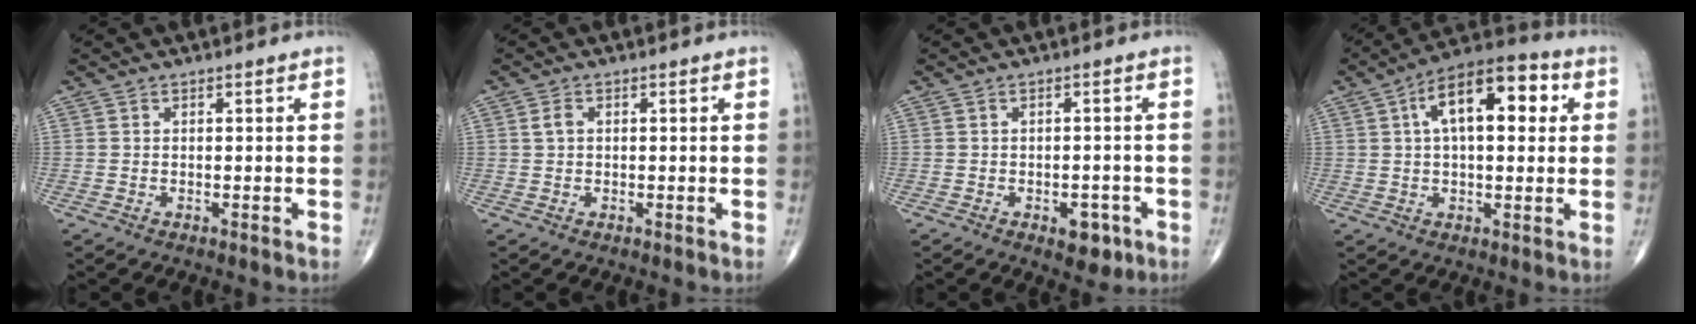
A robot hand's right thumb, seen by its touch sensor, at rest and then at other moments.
{"total": 1.7, "force": [0.3, 1.1, 1.2], "torque": [-0.025, 0.005, 0.007]}
{"total": 4.6, "force": [-2.1, 2.6, 3.1], "torque": [-0.020, 0.007, -0.022]}
{"total": 14.8, "force": [4.0, 7.1, 12.4], "torque": [-0.178, 0.026, 0.054]}